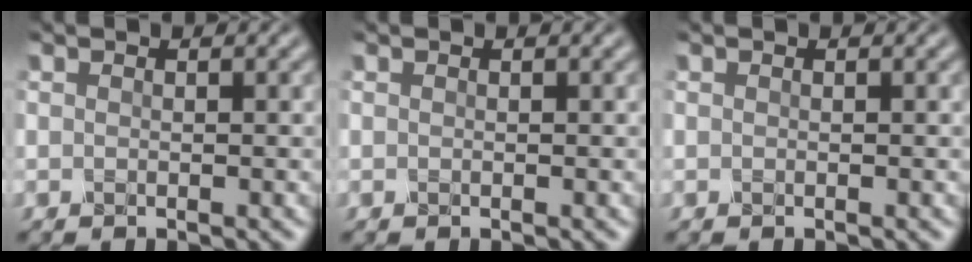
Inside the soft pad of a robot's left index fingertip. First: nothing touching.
{"total": 0.0}
{"total": 0.0}